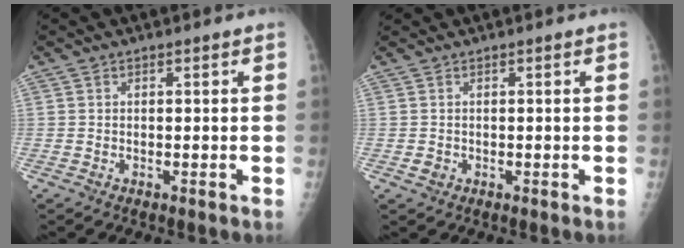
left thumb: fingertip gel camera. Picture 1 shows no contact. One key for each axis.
{"total": 1.1, "fx": 0.0, "fy": 1.1, "fz": 0.3, "tx": 0.000, "ty": 0.003, "tz": 0.003}